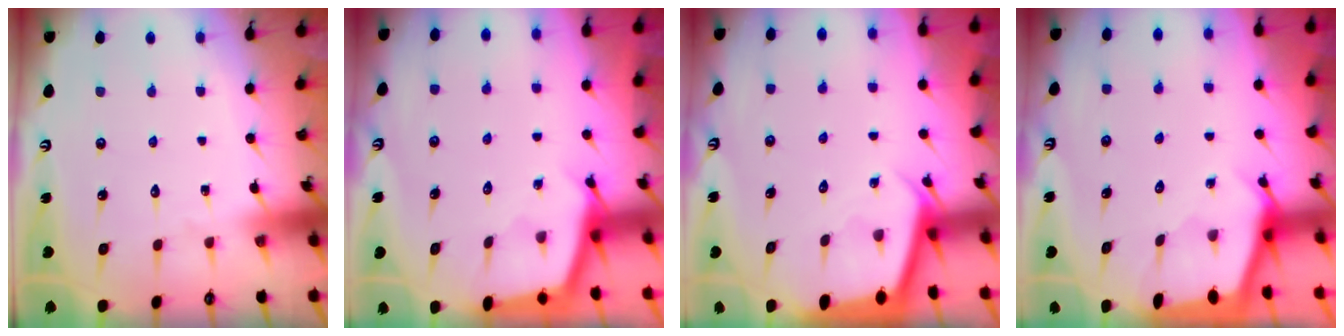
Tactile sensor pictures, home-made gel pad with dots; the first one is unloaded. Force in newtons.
{"total": 2.3, "press": 2.3, "slide": 0.2}
{"total": 2.5, "press": 2.5, "slide": 0.1}
{"total": 2.2, "press": 2.2, "slide": 0.3}